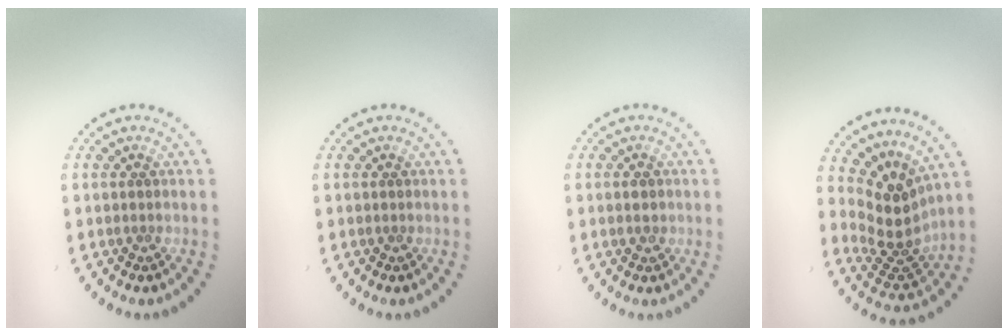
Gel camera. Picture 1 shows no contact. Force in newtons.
{"total": 0.0}
{"total": 1.3, "press": 1.3, "slide": 0.2}
{"total": 4.0, "press": 2.8, "slide": 2.8}